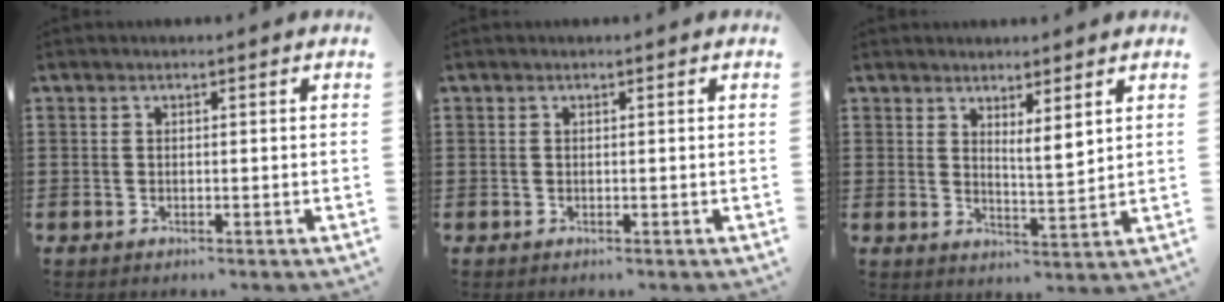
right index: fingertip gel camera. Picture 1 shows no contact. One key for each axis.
{"total": 0.0}
{"total": 3.3, "fx": 2.8, "fy": 0.2, "fz": 1.7, "tx": -0.033, "ty": -0.011, "tz": 0.048}